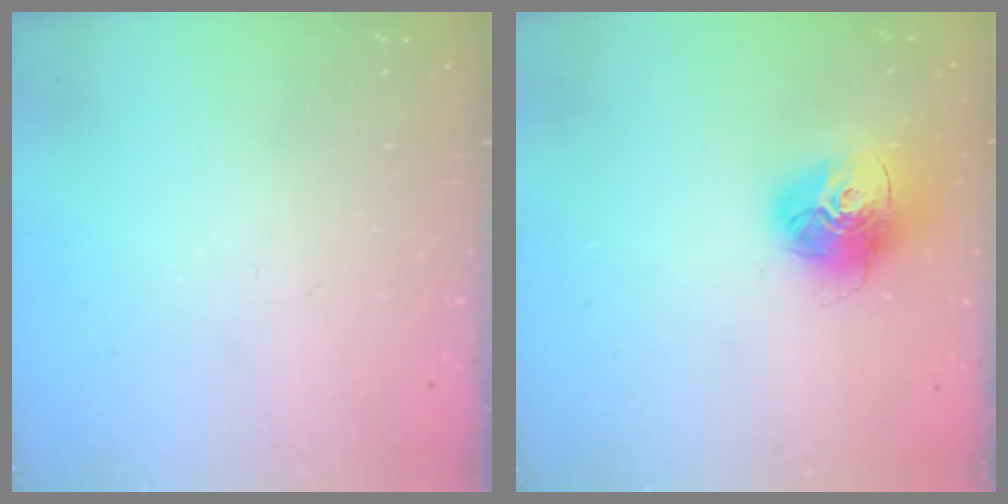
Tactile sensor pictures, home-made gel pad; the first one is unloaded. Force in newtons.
{"total": 16.1, "press": 16.0, "slide": 1.5}